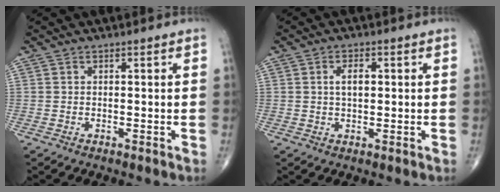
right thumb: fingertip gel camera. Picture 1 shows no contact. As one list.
[{"total": 3.5, "force": [0.6, 1.8, 2.9], "torque": [-0.050, 0.002, 0.009]}]